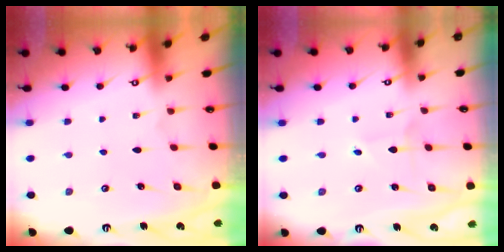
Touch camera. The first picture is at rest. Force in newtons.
{"total": 1.4, "press": 1.4, "slide": 0.1}